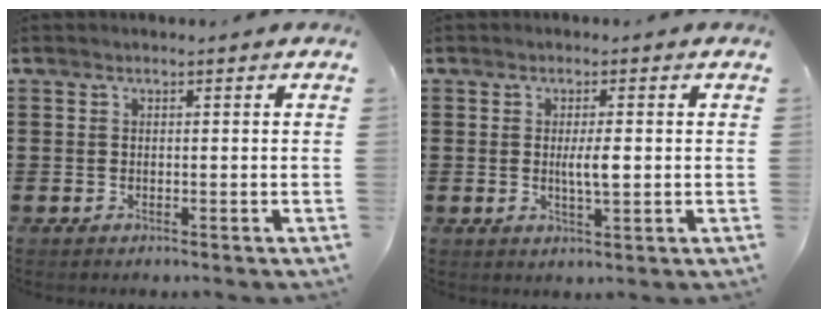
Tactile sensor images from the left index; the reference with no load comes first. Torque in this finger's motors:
{"motor_torque": [1.01, 0.13, 0.12, 0.05]}